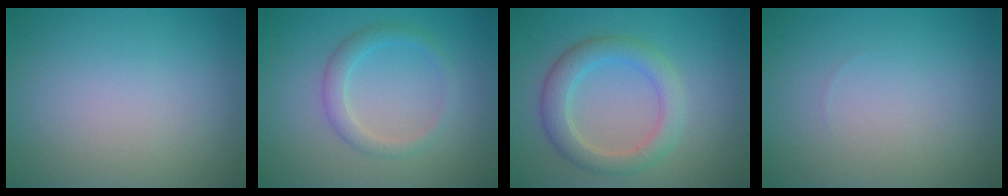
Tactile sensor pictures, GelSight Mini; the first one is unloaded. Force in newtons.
{"total": 2.1, "press": 2.1, "slide": 0.1}
{"total": 3.8, "press": 3.8, "slide": 0.2}
{"total": 0.0}